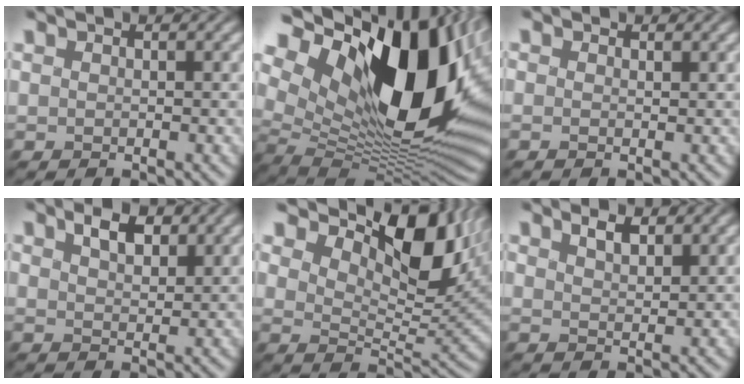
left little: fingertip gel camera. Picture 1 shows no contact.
{"total": 19.5, "force": [5.1, 10.7, 15.4], "torque": [-0.246, 0.004, 0.089]}
{"total": 0.0}
{"total": 2.5, "force": [1.1, 1.3, 1.8], "torque": [-0.038, -0.001, 0.015]}
{"total": 10.2, "force": [5.9, 4.7, 7.0], "torque": [-0.113, 0.000, 0.091]}
{"total": 1.5, "force": [0.9, 0.5, 1.1], "torque": [-0.021, -0.004, 0.014]}